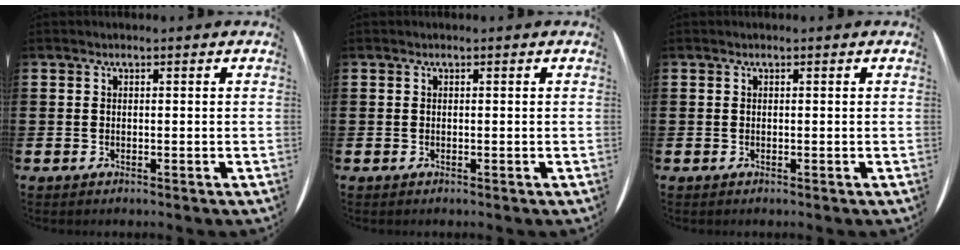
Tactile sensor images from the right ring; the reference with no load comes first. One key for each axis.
{"total": 0.0}
{"total": 0.0}